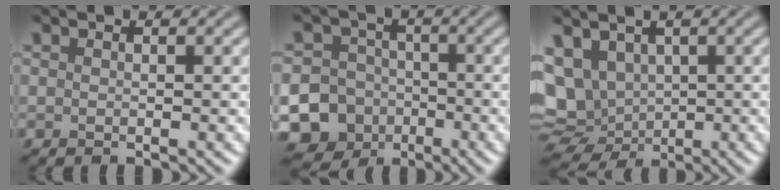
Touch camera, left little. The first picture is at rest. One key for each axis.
{"total": 19.4, "fx": -7.7, "fy": 17.5, "fz": 3.2, "tx": -0.097, "ty": -0.041, "tz": -0.159}
{"total": 9.2, "fx": 0.9, "fy": 7.5, "fz": 5.2, "tx": -0.101, "ty": 0.002, "tz": 0.020}